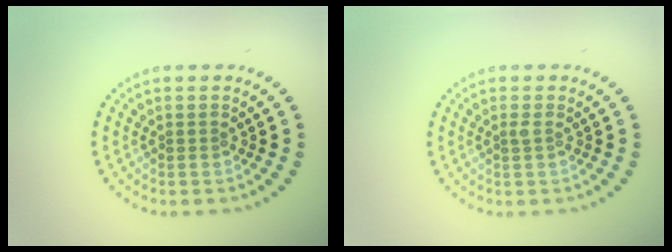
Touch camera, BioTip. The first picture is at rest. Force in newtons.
{"total": 0.6, "press": 0.5, "slide": 0.4}